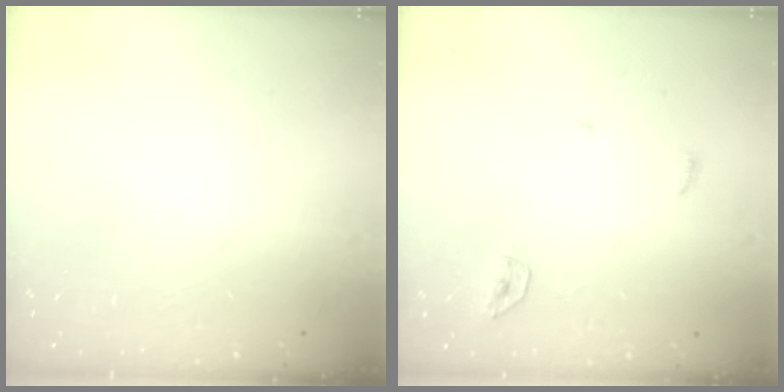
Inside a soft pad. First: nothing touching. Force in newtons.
{"total": 3.4, "press": 3.3, "slide": 0.3}